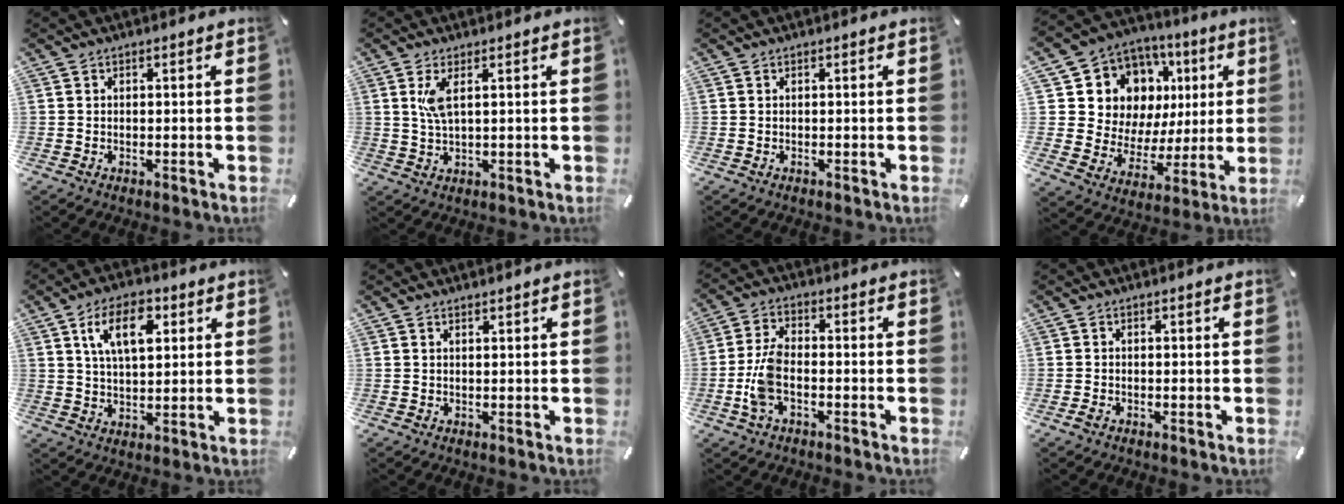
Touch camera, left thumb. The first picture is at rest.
{"total": 4.5, "force": [1.4, 1.3, 4.0], "torque": [-0.093, -0.001, 0.021]}
{"total": 0.0}
{"total": 13.1, "force": [6.2, 11.1, 3.2], "torque": [-0.063, -0.058, 0.131]}
{"total": 10.5, "force": [4.5, 5.7, 7.7], "torque": [-0.122, -0.003, 0.075]}
{"total": 0.7, "force": [0.7, 0.1, 0.2], "torque": [-0.003, -0.002, 0.013]}
{"total": 7.5, "force": [-2.1, 3.9, 6.1], "torque": [-0.140, -0.001, -0.041]}
{"total": 0.6, "force": [-0.4, 0.4, 0.3], "torque": [-0.004, -0.001, -0.007]}